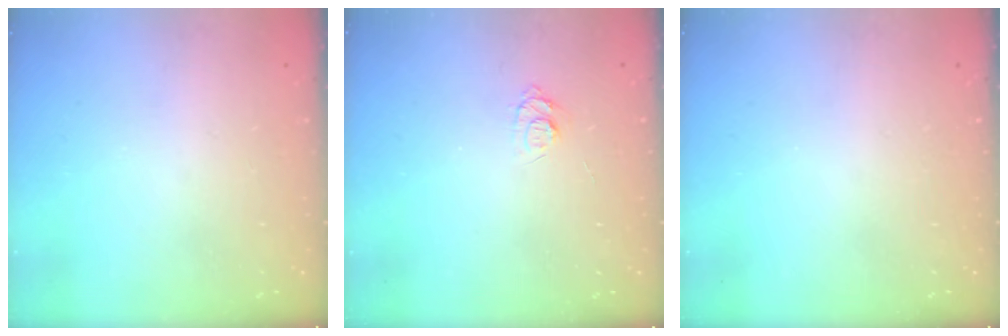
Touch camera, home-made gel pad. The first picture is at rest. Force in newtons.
{"total": 6.4, "press": 6.4, "slide": 0.6}
{"total": 0.0}